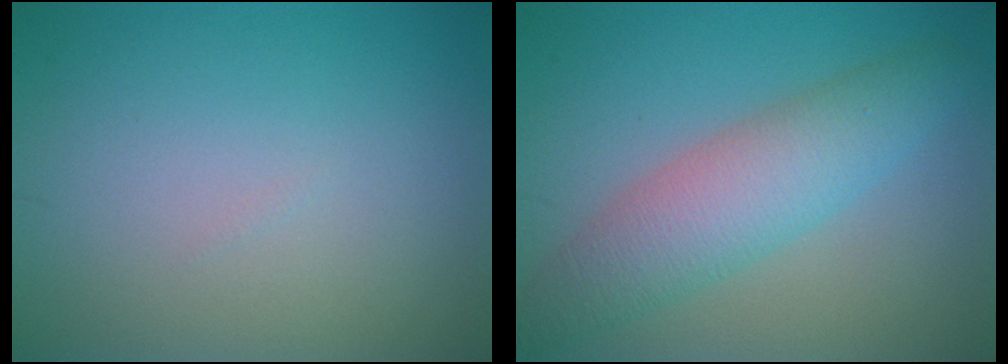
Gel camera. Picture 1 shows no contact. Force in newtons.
{"total": 5.5, "press": 5.5, "slide": 0.2}